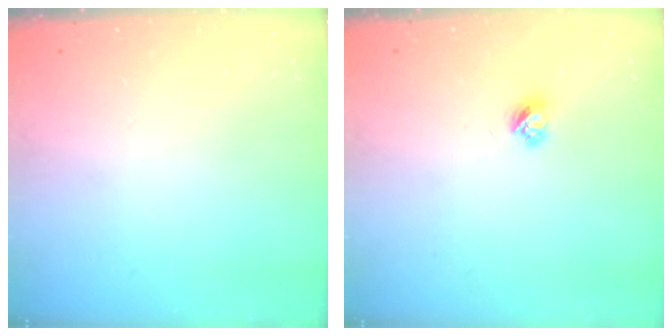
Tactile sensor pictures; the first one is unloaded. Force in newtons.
{"total": 3.7, "press": 3.7, "slide": 0.4}